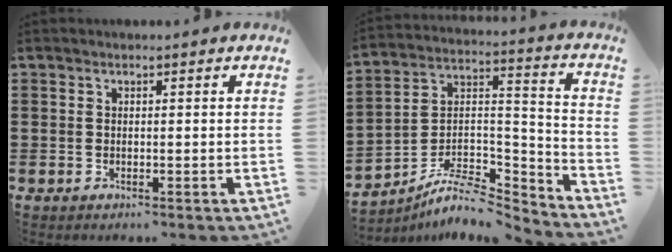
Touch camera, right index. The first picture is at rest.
{"total": 8.1, "force": [-6.7, 2.7, 3.5], "torque": [-0.070, 0.010, -0.134]}